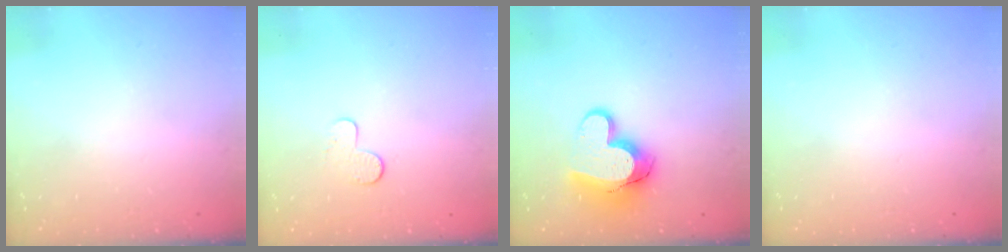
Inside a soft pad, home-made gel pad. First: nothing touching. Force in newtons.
{"total": 5.0, "press": 5.0, "slide": 0.5}
{"total": 13.4, "press": 13.4, "slide": 1.1}
{"total": 0.0}